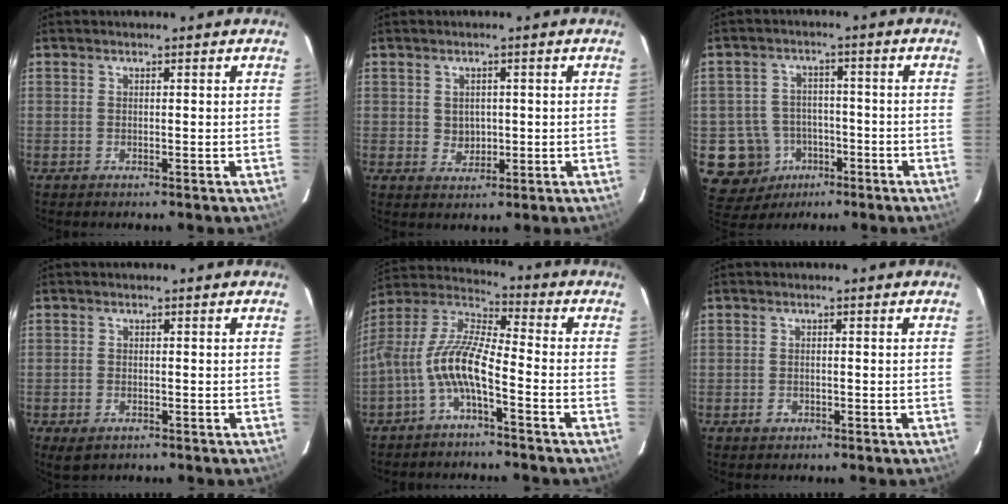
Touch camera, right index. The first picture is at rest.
{"total": 3.0, "force": [0.2, 2.7, 1.1], "torque": [-0.017, 0.004, 0.009]}
{"total": 10.7, "force": [-4.1, 9.7, 1.7], "torque": [-0.073, 0.029, -0.051]}
{"total": 2.9, "force": [-1.6, 1.9, 1.6], "torque": [-0.030, -0.009, -0.024]}
{"total": 10.3, "force": [-4.1, 2.3, 9.2], "torque": [-0.200, 0.011, -0.083]}
{"total": 1.6, "force": [-0.8, 1.3, 0.5], "torque": [-0.008, 0.001, -0.011]}